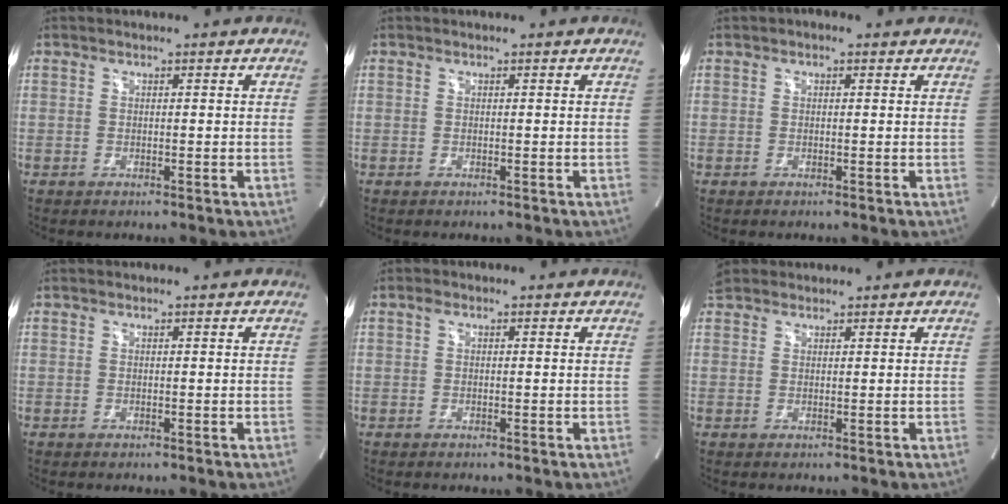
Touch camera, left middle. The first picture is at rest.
{"total": 0.0}
{"total": 1.2, "force": [0.6, 0.8, 0.7], "torque": [-0.018, 0.015, 0.005]}
{"total": 0.0}
{"total": 0.9, "force": [0.3, 0.5, 0.6], "torque": [-0.016, 0.010, 0.003]}
{"total": 3.6, "force": [3.1, 1.9, 0.5], "torque": [-0.015, 0.028, 0.056]}